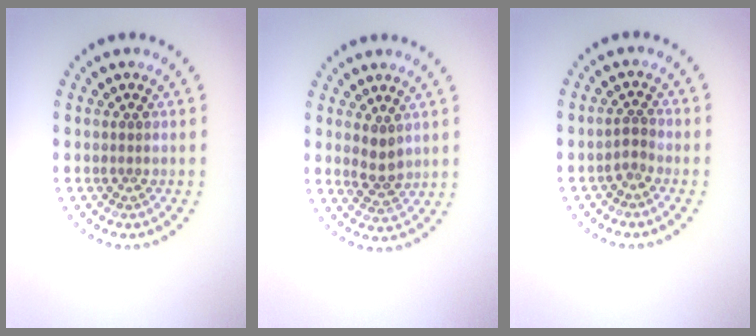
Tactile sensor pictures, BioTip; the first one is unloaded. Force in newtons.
{"total": 2.2, "press": 2.1, "slide": 0.6}
{"total": 1.1, "press": 0.8, "slide": 0.8}